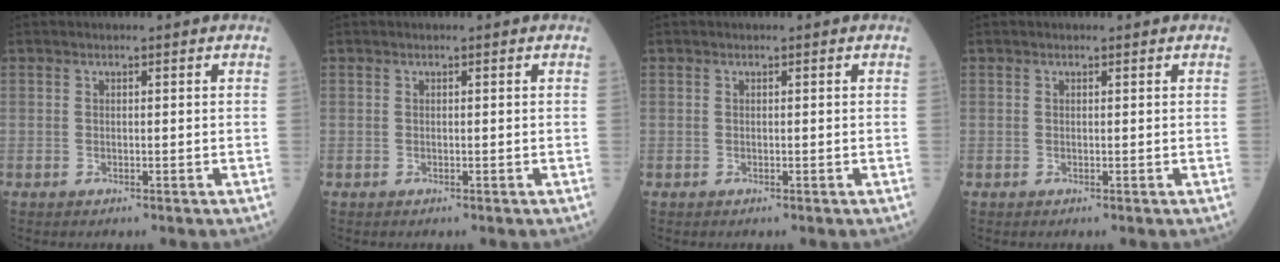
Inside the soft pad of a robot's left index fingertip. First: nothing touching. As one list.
[{"total": 0.0}, {"total": 0.0}, {"total": 0.0}]